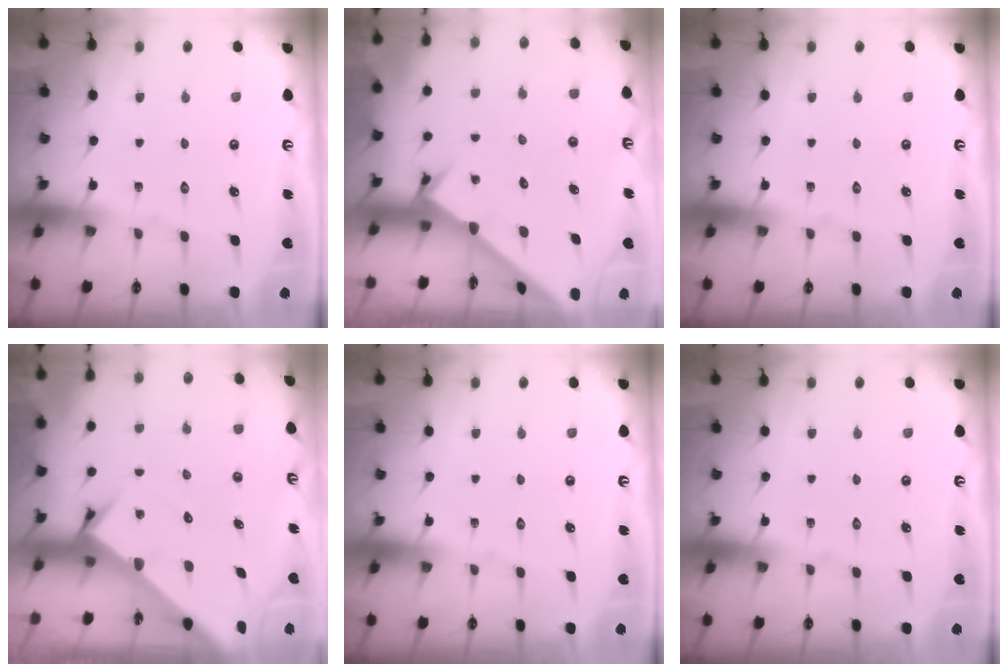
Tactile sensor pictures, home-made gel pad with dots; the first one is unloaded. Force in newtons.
{"total": 2.3, "press": 2.3, "slide": 0.0}
{"total": 0.0}
{"total": 3.3, "press": 3.3, "slide": 0.1}
{"total": 0.0}
{"total": 0.0}